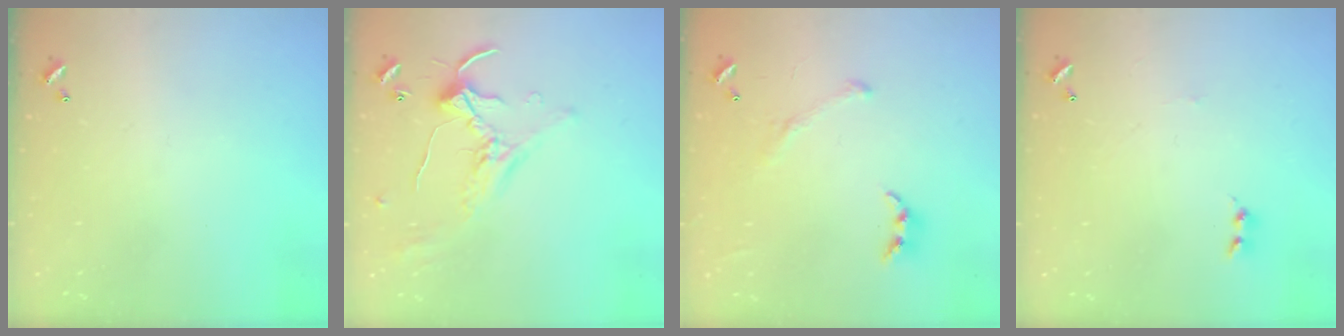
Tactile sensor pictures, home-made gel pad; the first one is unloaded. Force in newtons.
{"total": 1.0, "press": 0.5, "slide": 0.8}
{"total": 2.3, "press": 2.3, "slide": 0.5}
{"total": 0.0}